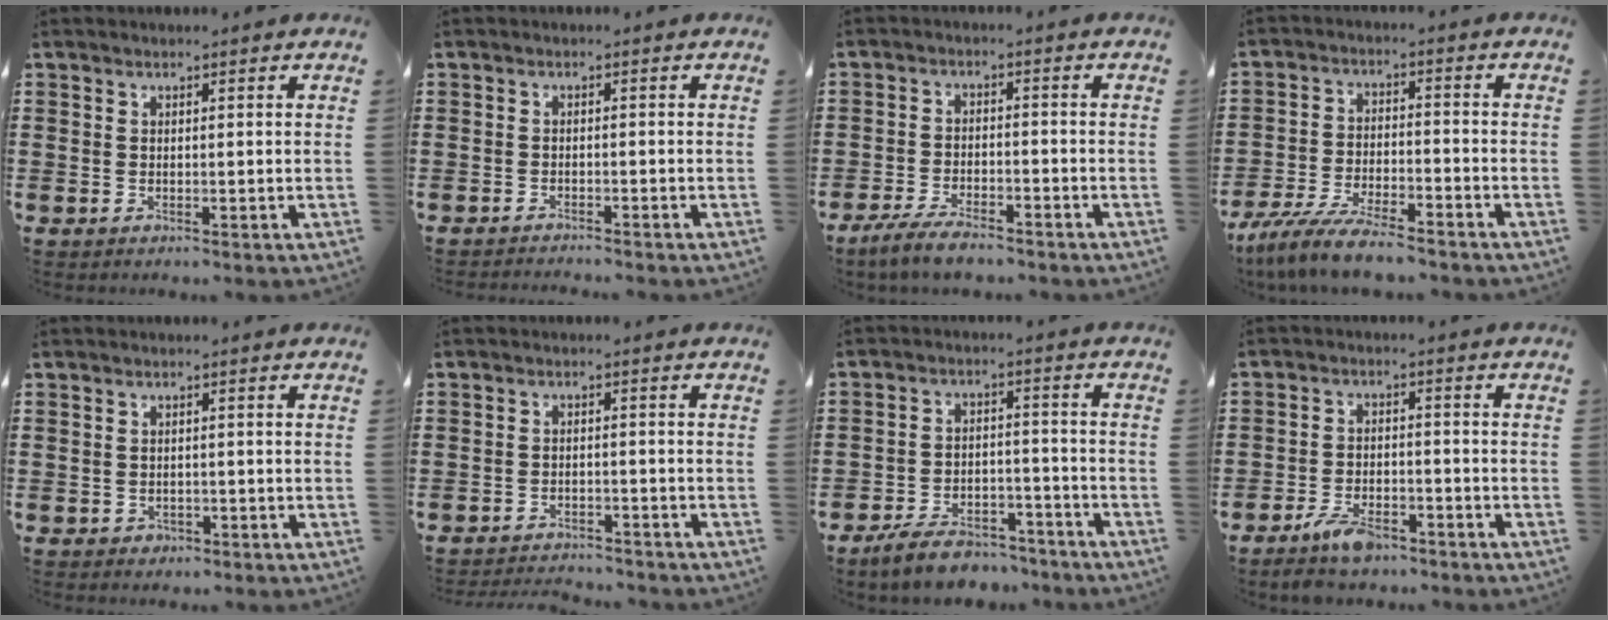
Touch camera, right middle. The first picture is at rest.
{"total": 1.2, "force": [-1.2, -0.1, 0.1], "torque": [-0.004, 0.001, -0.025]}
{"total": 4.8, "force": [-4.2, 0.9, 2.2], "torque": [-0.048, -0.001, -0.083]}
{"total": 7.3, "force": [-6.6, 0.6, 3.1], "torque": [-0.070, -0.003, -0.128]}
{"total": 0.7, "force": [-0.5, 0.5, 0.1], "torque": [-0.005, 0.002, -0.011]}
{"total": 2.7, "force": [-2.7, 0.2, 0.0], "torque": [-0.007, -0.002, -0.058]}
{"total": 6.6, "force": [-6.1, 1.6, 1.9], "torque": [-0.036, 0.013, -0.119]}
{"total": 5.2, "force": [-4.1, 1.7, 2.6], "torque": [-0.055, 0.005, -0.080]}